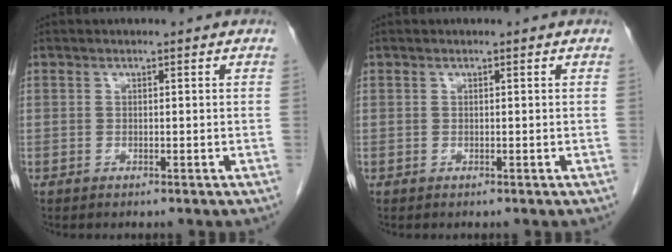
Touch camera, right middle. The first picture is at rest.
{"total": 0.0}